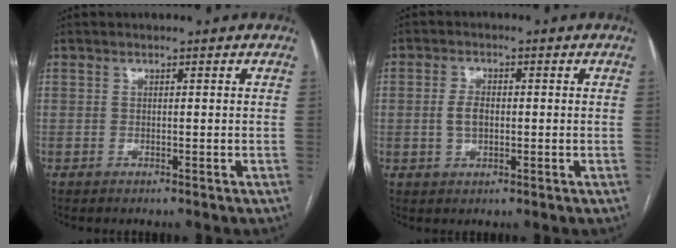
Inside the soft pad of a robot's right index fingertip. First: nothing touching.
{"total": 3.3, "force": [-0.2, 1.9, 2.7], "torque": [-0.056, 0.004, -0.002]}